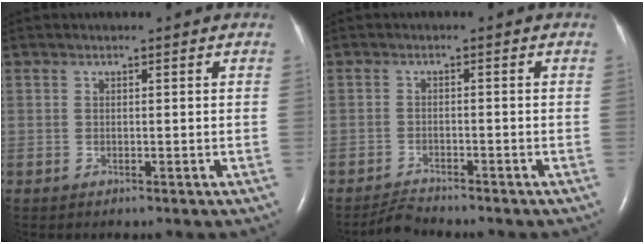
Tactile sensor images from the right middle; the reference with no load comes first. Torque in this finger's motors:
{"motor_torque": [0.01, -0.01, -0.01, -0.01]}